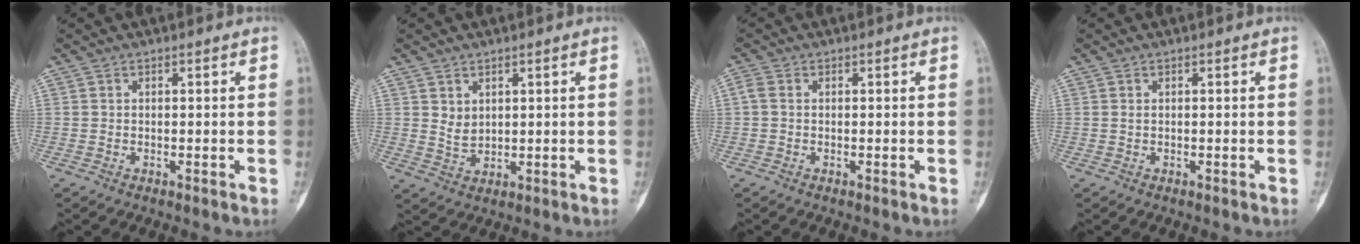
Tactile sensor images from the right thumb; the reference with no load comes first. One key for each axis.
{"total": 3.2, "fx": 1.4, "fy": 2.3, "fz": 1.7, "tx": -0.017, "ty": -0.014, "tz": 0.034}
{"total": 1.5, "fx": 0.1, "fy": 1.1, "fz": 1.1, "tx": -0.025, "ty": 0.001, "tz": -0.005}
{"total": 0.0}